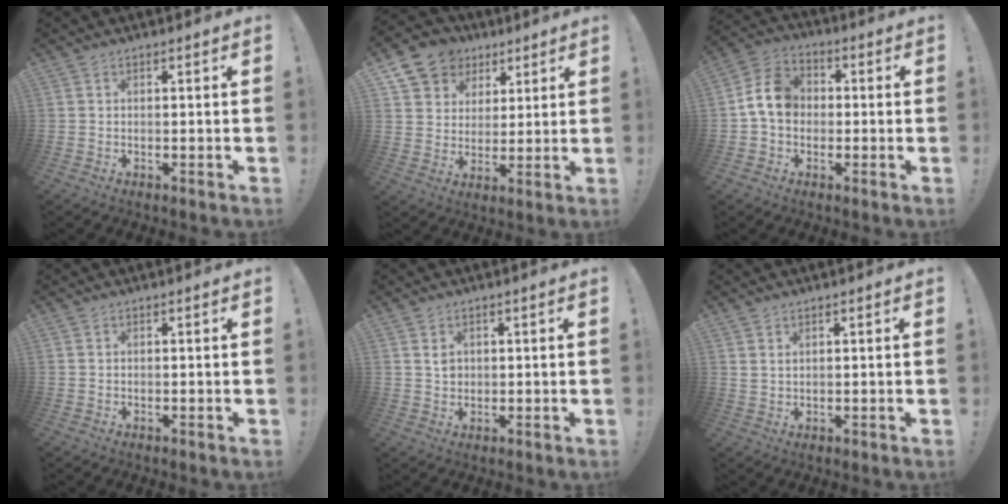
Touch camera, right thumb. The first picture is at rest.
{"total": 11.2, "force": [6.2, 8.9, 2.9], "torque": [-0.042, -0.039, 0.124]}
{"total": 10.5, "force": [0.4, 8.5, 6.2], "torque": [-0.101, 0.018, 0.015]}
{"total": 0.0}
{"total": 2.4, "force": [0.9, 1.9, 1.1], "torque": [-0.004, -0.005, 0.013]}
{"total": 1.8, "force": [1.3, 0.9, 0.8], "torque": [-0.012, -0.006, 0.024]}